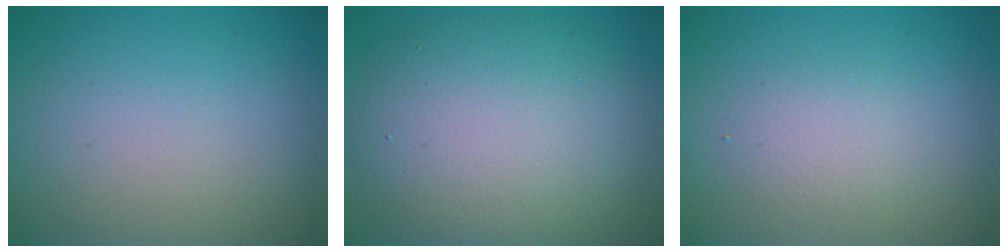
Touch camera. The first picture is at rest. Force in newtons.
{"total": 10.0, "press": 10.0, "slide": 0.3}
{"total": 2.1, "press": 2.1, "slide": 0.0}